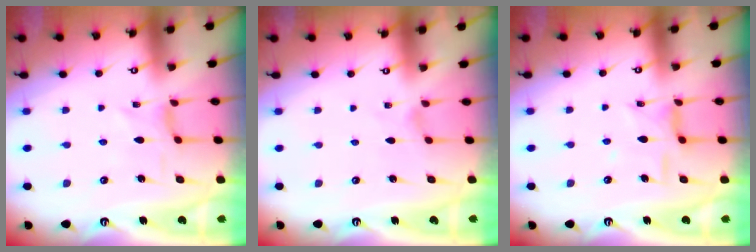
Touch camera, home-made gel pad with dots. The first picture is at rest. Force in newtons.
{"total": 0.0}
{"total": 8.9, "press": 8.9, "slide": 0.6}